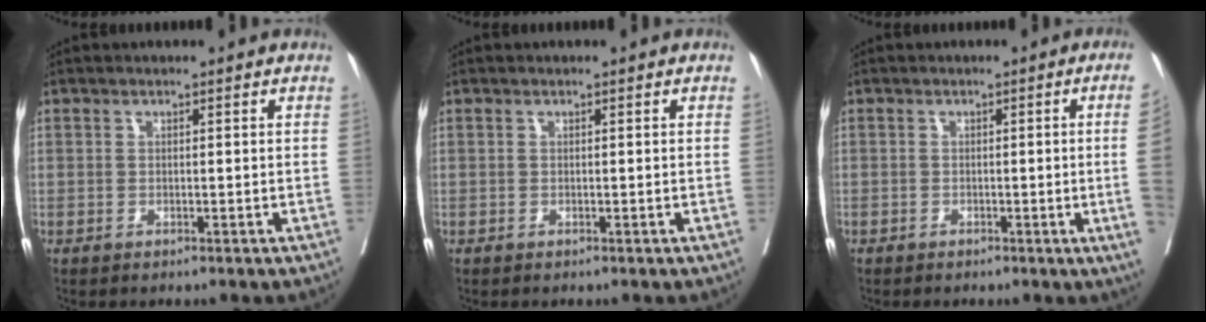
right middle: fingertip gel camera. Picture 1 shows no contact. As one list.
[{"total": 0.0}, {"total": 4.5, "force": [-0.7, -1.7, 4.0], "torque": [-0.047, -0.009, -0.010]}]